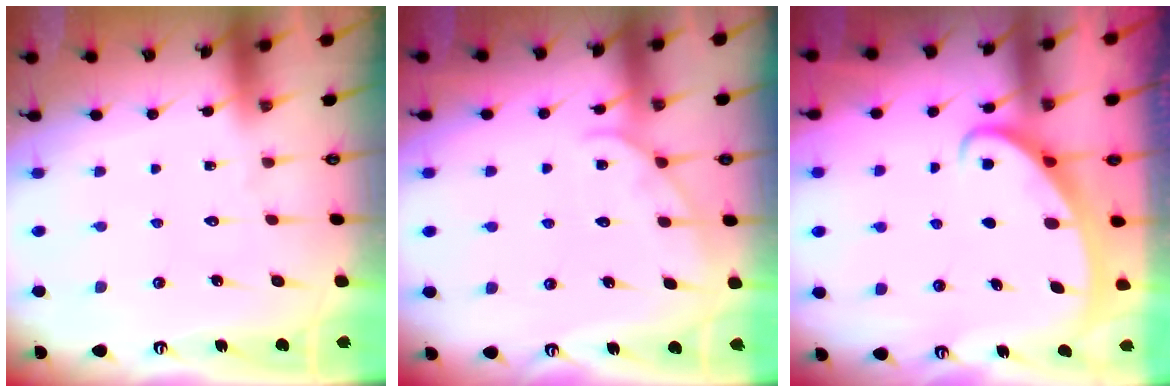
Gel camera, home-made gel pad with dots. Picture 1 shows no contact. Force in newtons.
{"total": 5.3, "press": 5.3, "slide": 0.5}
{"total": 2.6, "press": 2.6, "slide": 0.4}